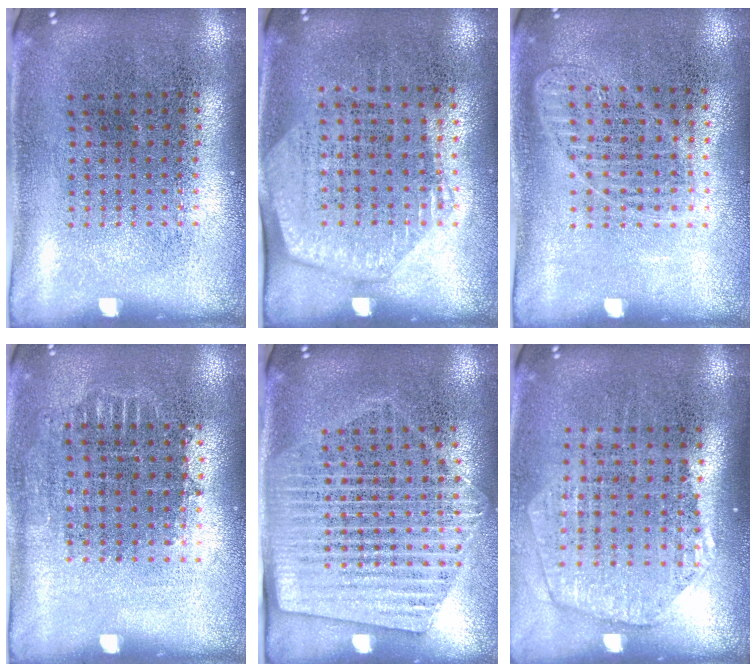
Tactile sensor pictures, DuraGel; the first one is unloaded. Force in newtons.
{"total": 1.4, "press": 1.3, "slide": 0.6}
{"total": 1.1, "press": 1.1, "slide": 0.2}
{"total": 0.7, "press": 0.7, "slide": 0.2}
{"total": 1.7, "press": 1.5, "slide": 0.8}
{"total": 1.8, "press": 1.7, "slide": 0.8}